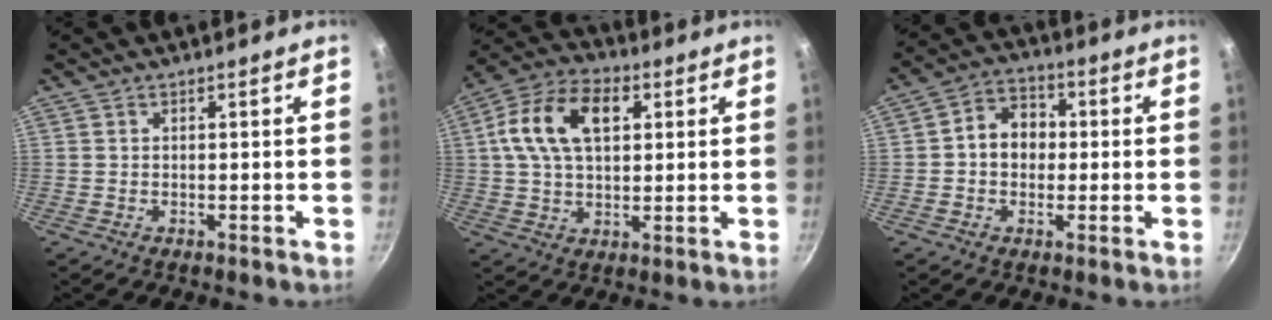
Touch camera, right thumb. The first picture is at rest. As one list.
[{"total": 14.5, "force": [3.8, 9.1, 10.6], "torque": [-0.175, 0.014, 0.052]}, {"total": 7.9, "force": [0.2, 6.4, 4.6], "torque": [-0.039, 0.018, -0.011]}]